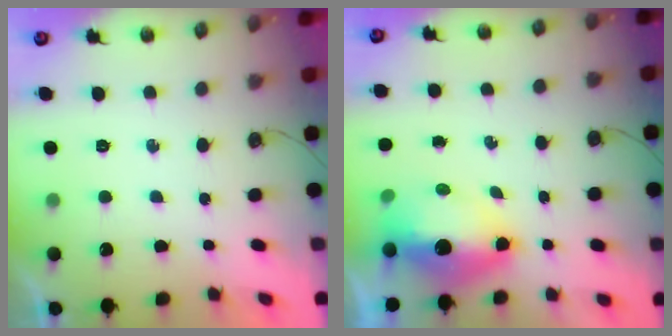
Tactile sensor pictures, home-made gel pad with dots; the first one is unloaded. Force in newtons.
{"total": 8.4, "press": 8.4, "slide": 0.9}